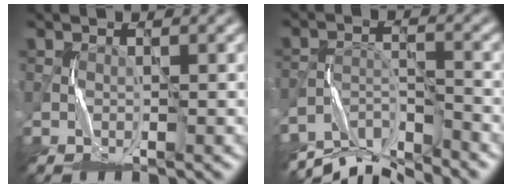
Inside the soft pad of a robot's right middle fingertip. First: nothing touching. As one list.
[{"total": 7.6, "force": [-6.9, 1.9, 2.5], "torque": [-0.044, -0.008, -0.128]}]